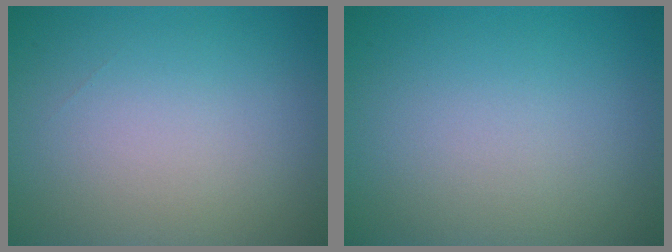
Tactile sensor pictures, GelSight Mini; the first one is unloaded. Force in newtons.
{"total": 0.0}